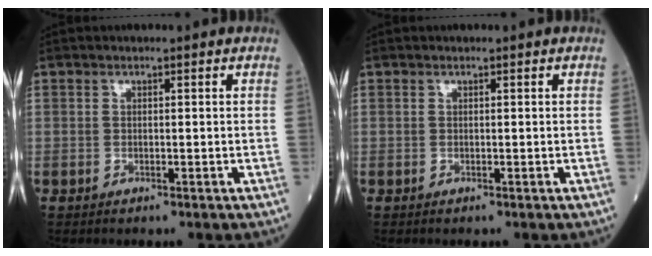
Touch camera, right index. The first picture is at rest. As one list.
[{"total": 0.0}]